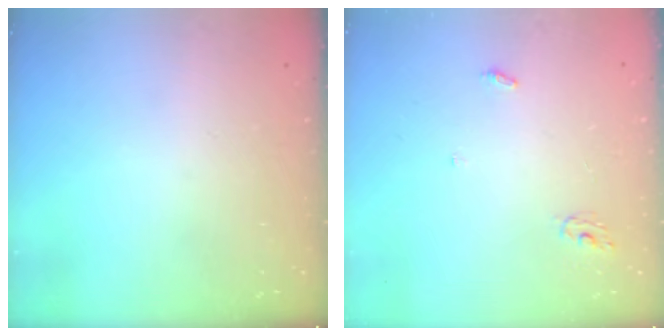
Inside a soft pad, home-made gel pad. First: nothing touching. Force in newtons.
{"total": 3.2, "press": 3.2, "slide": 0.2}